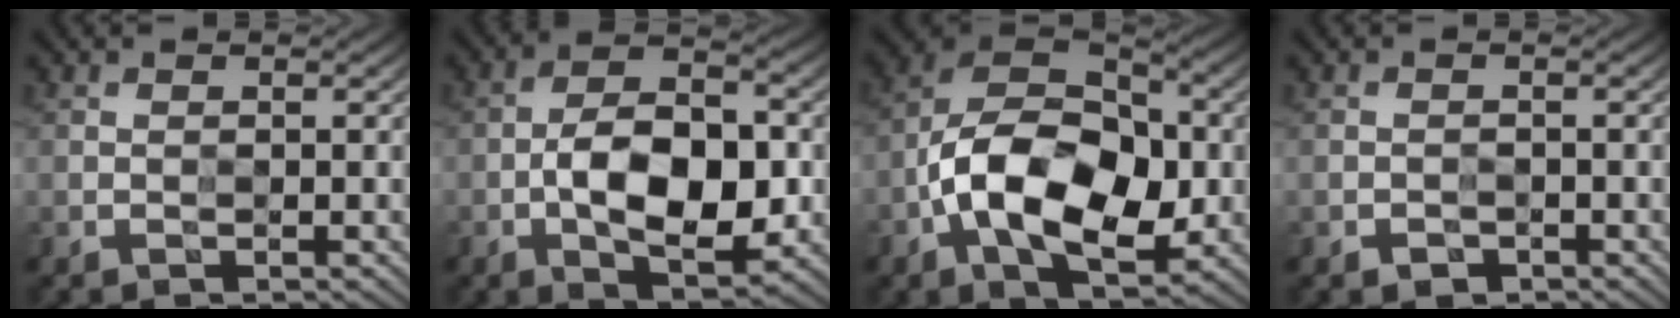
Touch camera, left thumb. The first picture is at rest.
{"total": 11.0, "force": [-2.3, 5.6, 9.2], "torque": [-0.160, -0.002, -0.040]}
{"total": 14.3, "force": [-3.1, 8.5, 11.0], "torque": [-0.201, 0.003, -0.072]}
{"total": 1.2, "force": [-0.8, 0.7, 0.5], "torque": [-0.005, -0.002, -0.016]}